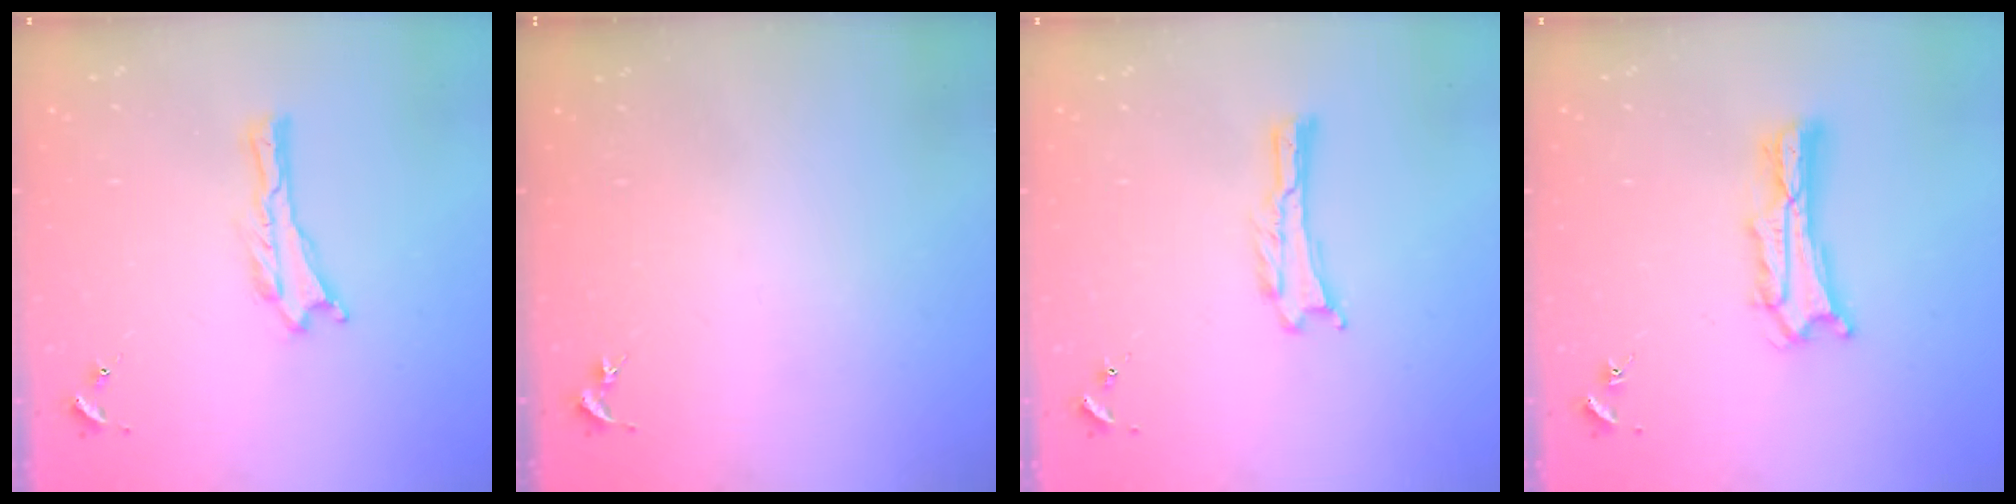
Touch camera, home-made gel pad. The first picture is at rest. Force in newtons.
{"total": 0.0}
{"total": 0.0}
{"total": 4.6, "press": 4.6, "slide": 0.6}